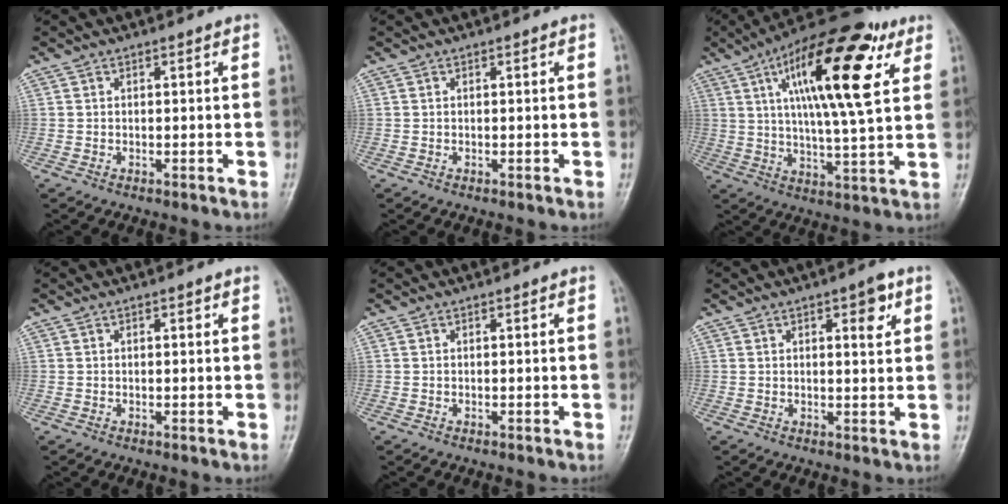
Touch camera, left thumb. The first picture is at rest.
{"total": 0.0}
{"total": 22.3, "force": [8.6, 6.8, 19.4], "torque": [-0.292, -0.013, 0.131]}
{"total": 0.8, "force": [0.3, 0.3, 0.7], "torque": [-0.007, 0.002, 0.004]}
{"total": 0.0}
{"total": 4.5, "force": [2.1, 1.5, 3.6], "torque": [-0.040, -0.009, 0.029]}